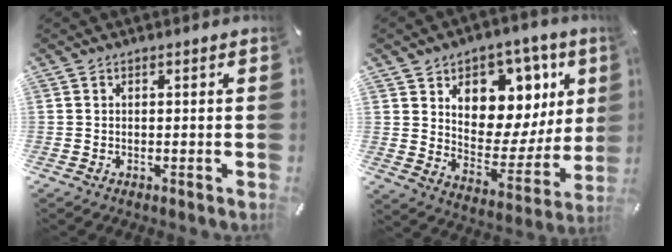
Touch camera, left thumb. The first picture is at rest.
{"total": 13.1, "force": [6.3, 9.7, 6.1], "torque": [-0.069, -0.062, 0.113]}